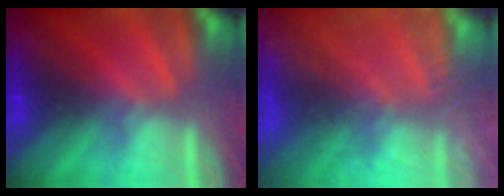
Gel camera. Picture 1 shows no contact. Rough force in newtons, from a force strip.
{"total": 6.5}